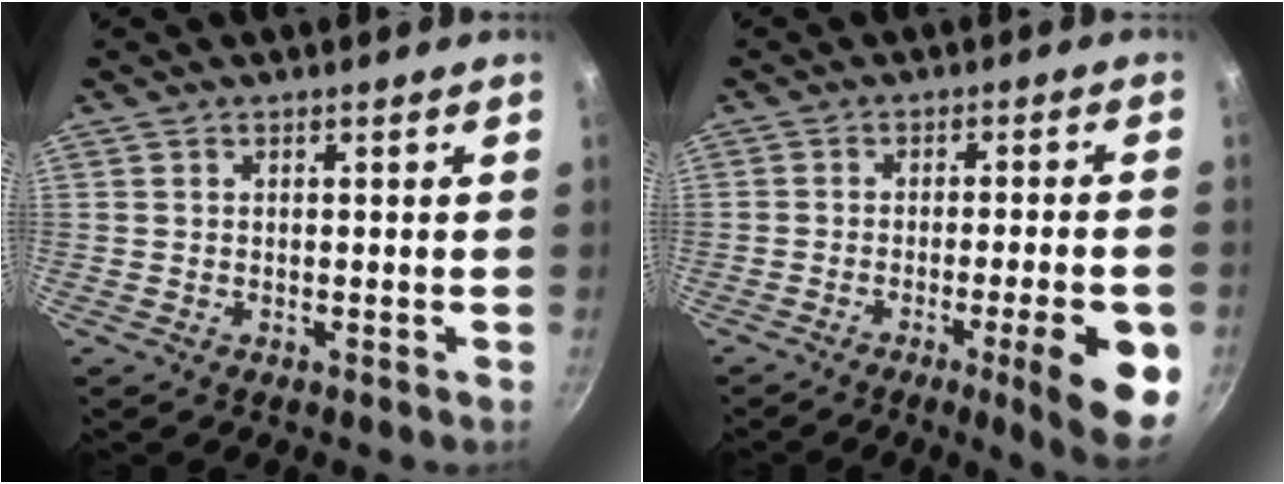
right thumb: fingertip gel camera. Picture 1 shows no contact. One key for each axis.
{"total": 12.2, "fx": -4.3, "fy": 2.0, "fz": 11.2, "tx": -0.135, "ty": 0.015, "tz": -0.055}